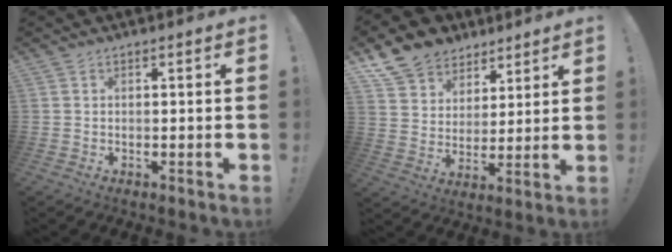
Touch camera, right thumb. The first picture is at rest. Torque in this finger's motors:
{"motor_torque": [-0.30, 1.44, 0.20, 0.07, 0.02]}